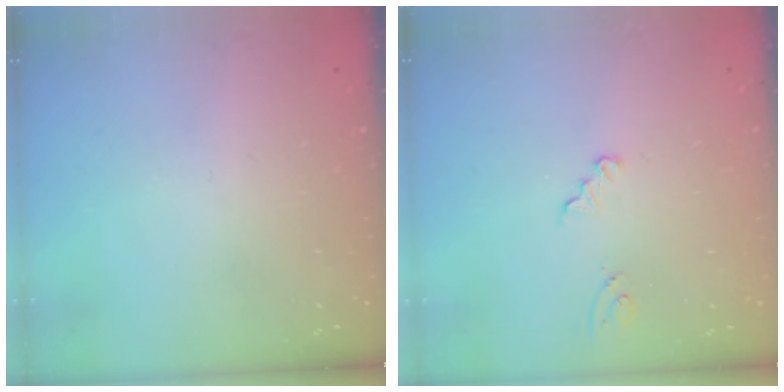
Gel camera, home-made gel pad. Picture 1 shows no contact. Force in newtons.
{"total": 2.1, "press": 2.1, "slide": 0.2}